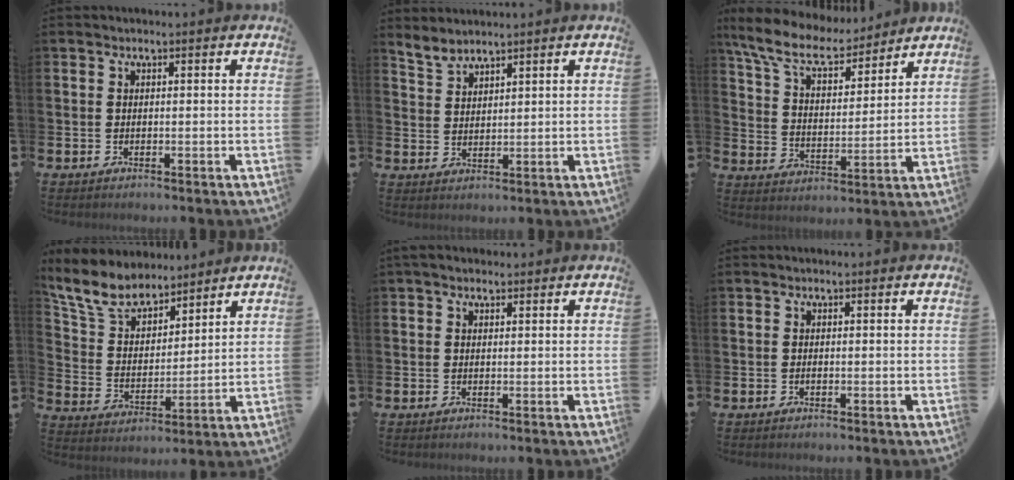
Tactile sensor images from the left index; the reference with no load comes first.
{"total": 3.1, "force": [3.1, 0.4, 0.2], "torque": [-0.018, -0.012, 0.059]}
{"total": 10.0, "force": [8.7, 2.9, 3.8], "torque": [-0.116, -0.047, 0.157]}
{"total": 8.6, "force": [7.7, 3.1, 2.2], "torque": [-0.086, -0.040, 0.142]}
{"total": 1.6, "force": [1.2, 0.9, 0.6], "torque": [0.004, 0.003, 0.017]}
{"total": 0.0}